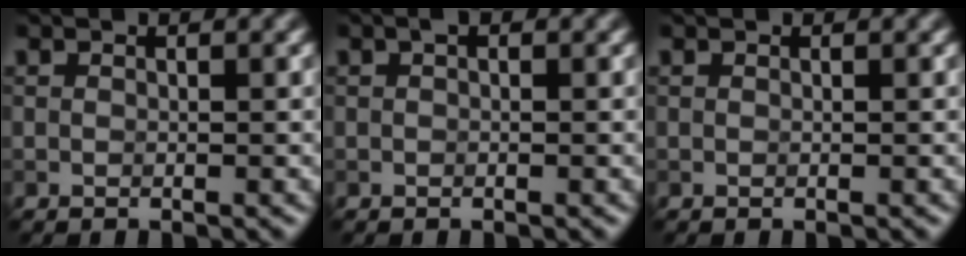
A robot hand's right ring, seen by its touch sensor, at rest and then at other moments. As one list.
[{"total": 0.5, "force": [0.1, 0.3, 0.4], "torque": [-0.006, 0.001, 0.001]}, {"total": 0.0}]